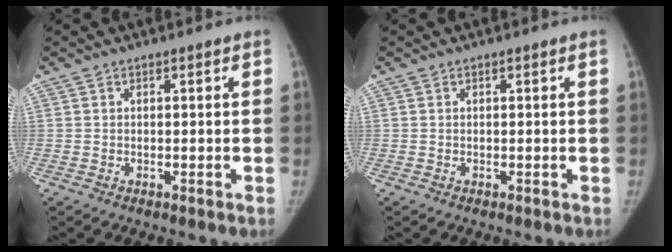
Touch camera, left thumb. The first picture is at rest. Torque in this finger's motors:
{"motor_torque": [0.03, 0.03, -0.01, 0.01, 0.00]}